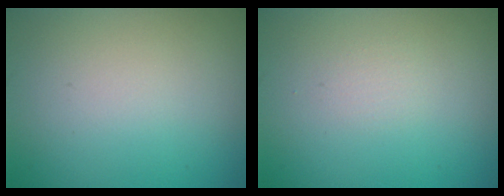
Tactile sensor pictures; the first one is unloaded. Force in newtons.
{"total": 0.6, "press": 0.6, "slide": 0.0}